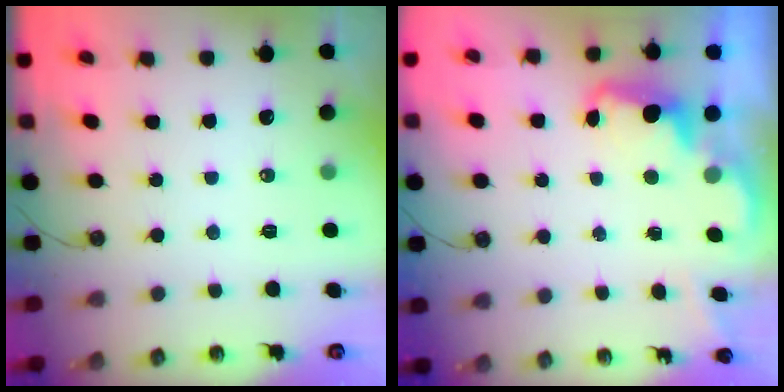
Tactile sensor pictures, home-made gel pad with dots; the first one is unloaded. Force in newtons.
{"total": 2.2, "press": 2.1, "slide": 0.7}